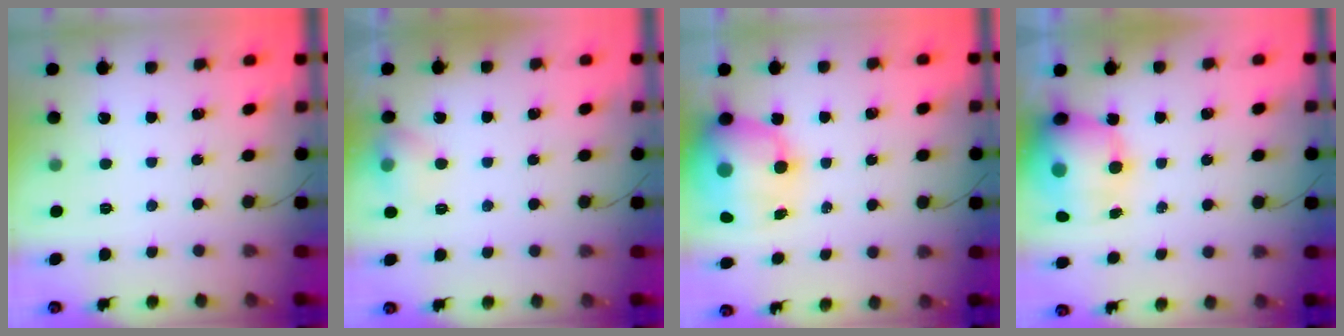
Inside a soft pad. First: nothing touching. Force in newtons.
{"total": 8.5, "press": 8.3, "slide": 1.5}
{"total": 17.5, "press": 16.9, "slide": 4.4}
{"total": 16.6, "press": 16.1, "slide": 4.0}